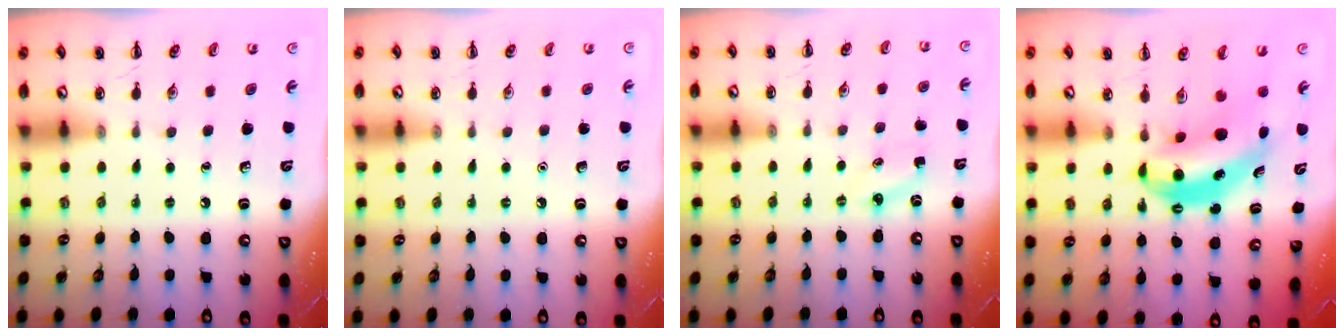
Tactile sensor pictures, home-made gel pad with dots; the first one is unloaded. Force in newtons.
{"total": 1.6, "press": 1.5, "slide": 0.1}
{"total": 2.9, "press": 2.7, "slide": 0.8}
{"total": 7.4, "press": 7.2, "slide": 1.7}